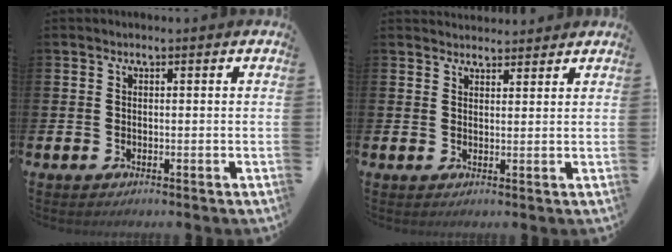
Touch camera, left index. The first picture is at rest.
{"total": 2.6, "force": [2.5, 0.6, -0.2], "torque": [0.006, -0.013, 0.045]}